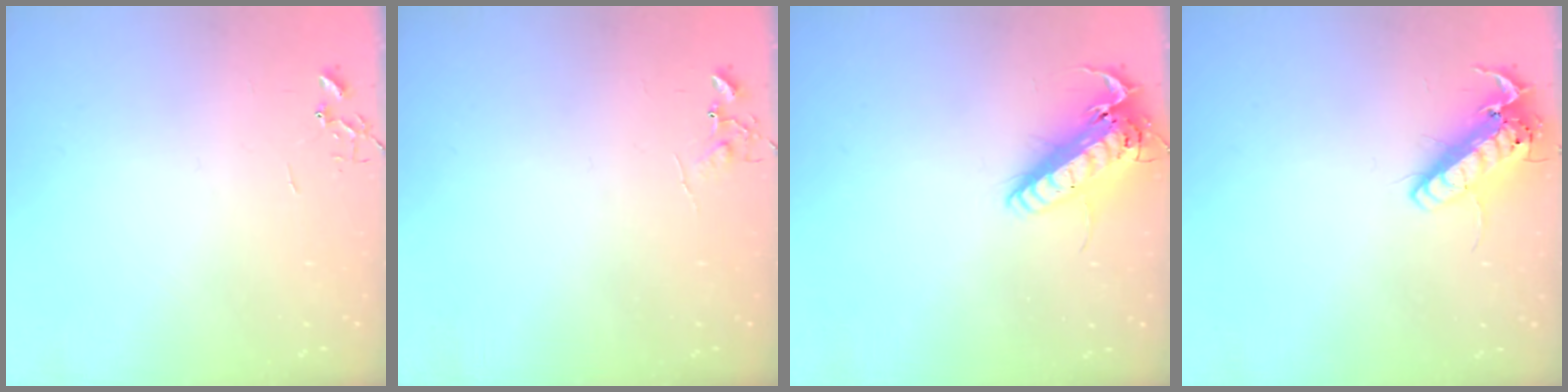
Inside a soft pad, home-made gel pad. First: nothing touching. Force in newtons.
{"total": 5.2, "press": 5.2, "slide": 0.6}
{"total": 17.8, "press": 17.5, "slide": 3.3}
{"total": 14.9, "press": 14.7, "slide": 2.8}